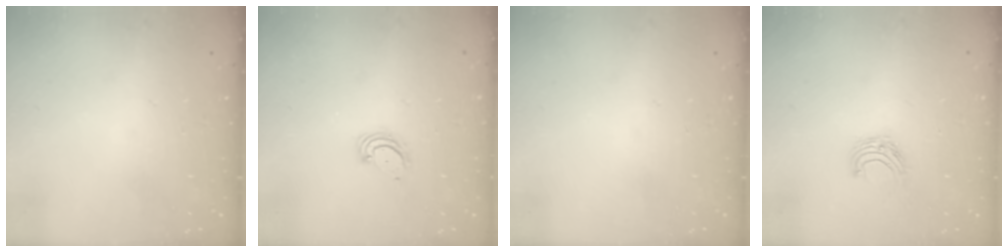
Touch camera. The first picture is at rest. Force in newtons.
{"total": 3.2, "press": 3.2, "slide": 0.3}
{"total": 0.0}
{"total": 6.4, "press": 6.3, "slide": 0.7}